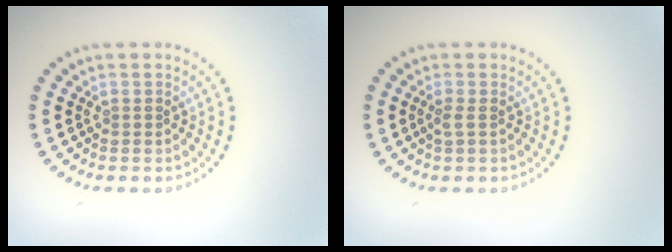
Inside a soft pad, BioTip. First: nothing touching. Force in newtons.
{"total": 0.8, "press": 0.6, "slide": 0.5}